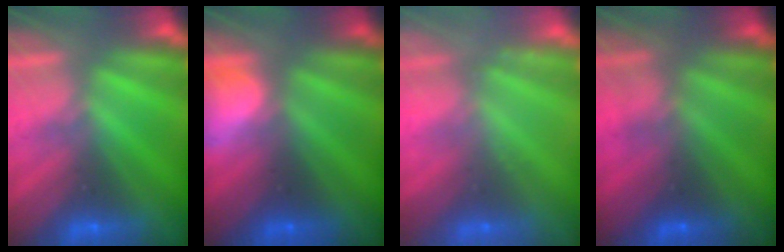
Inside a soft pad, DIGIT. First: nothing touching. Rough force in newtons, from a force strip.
{"total": 2.7}
{"total": 2.2}
{"total": 2.7}